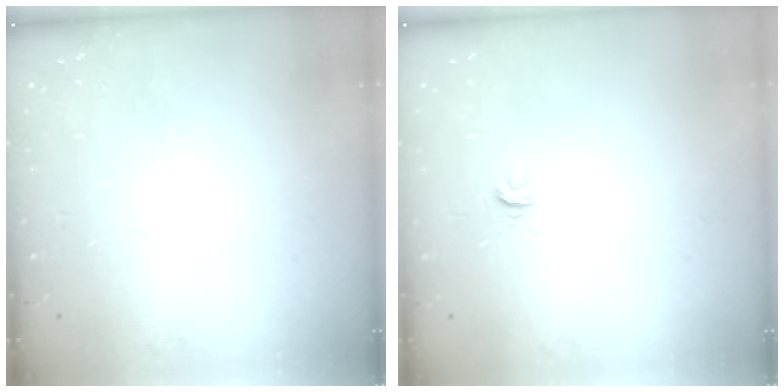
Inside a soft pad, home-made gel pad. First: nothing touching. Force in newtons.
{"total": 4.0, "press": 3.9, "slide": 0.4}